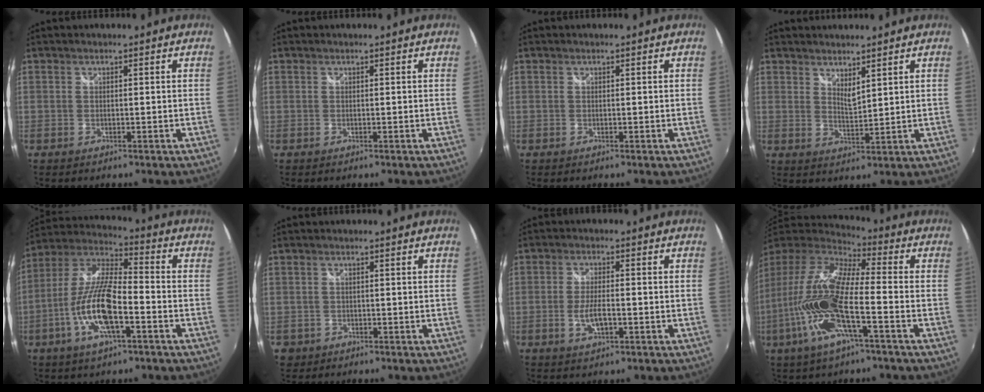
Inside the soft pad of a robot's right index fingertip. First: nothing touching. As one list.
[{"total": 0.0}, {"total": 0.0}, {"total": 3.4, "force": [2.8, 0.6, 1.7], "torque": [-0.027, -0.005, 0.048]}, {"total": 14.7, "force": [-5.4, 4.3, 13.0], "torque": [-0.269, -0.007, -0.105]}, {"total": 2.5, "force": [-0.7, 2.3, 0.5], "torque": [-0.016, 0.000, -0.006]}, {"total": 4.8, "force": [-1.5, 1.6, 4.2], "torque": [-0.087, -0.005, -0.025]}, {"total": 20.5, "force": [-6.5, 4.9, 18.8], "torque": [-0.371, -0.028, -0.135]}]